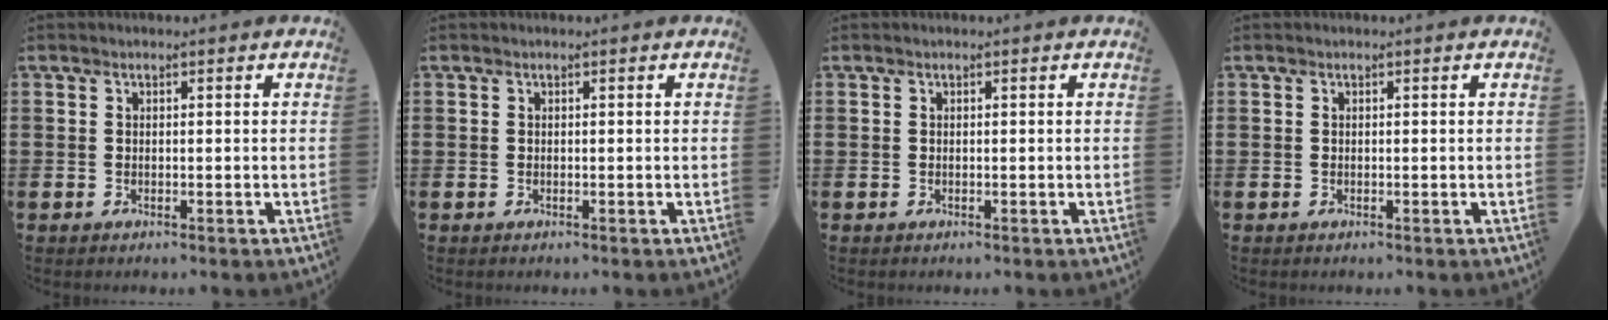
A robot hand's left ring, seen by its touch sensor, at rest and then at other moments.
{"total": 0.0}
{"total": 0.0}
{"total": 0.0}